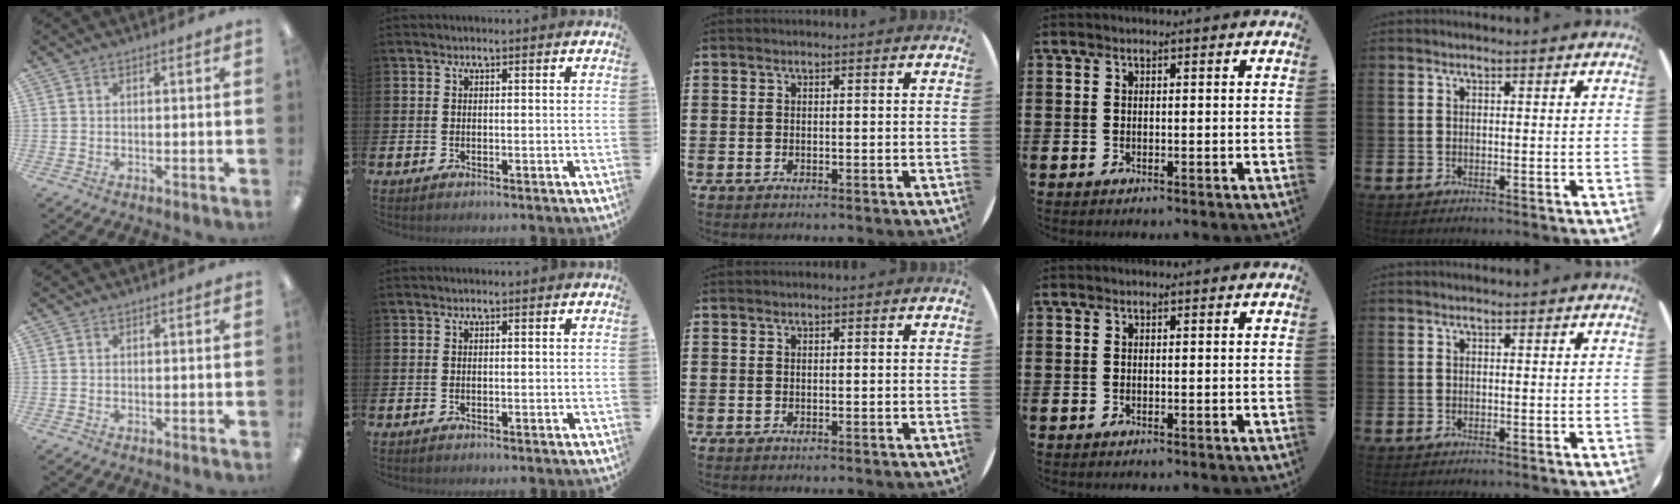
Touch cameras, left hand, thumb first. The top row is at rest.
{}